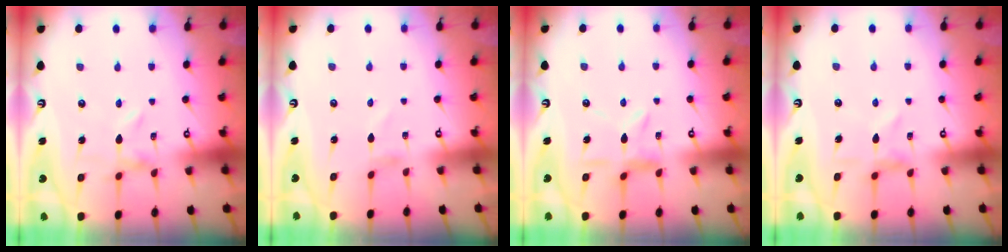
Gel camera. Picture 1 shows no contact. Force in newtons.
{"total": 1.1, "press": 1.1, "slide": 0.1}
{"total": 6.3, "press": 6.3, "slide": 0.6}
{"total": 4.5, "press": 4.5, "slide": 0.4}